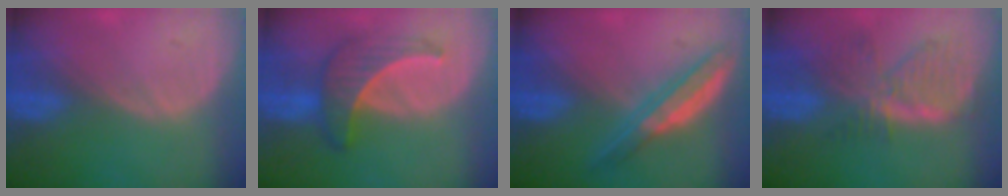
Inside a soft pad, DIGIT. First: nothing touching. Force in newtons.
{"total": 6.3, "press": 6.0, "slide": 1.9}
{"total": 5.4, "press": 5.3, "slide": 1.3}
{"total": 7.9, "press": 7.0, "slide": 3.7}